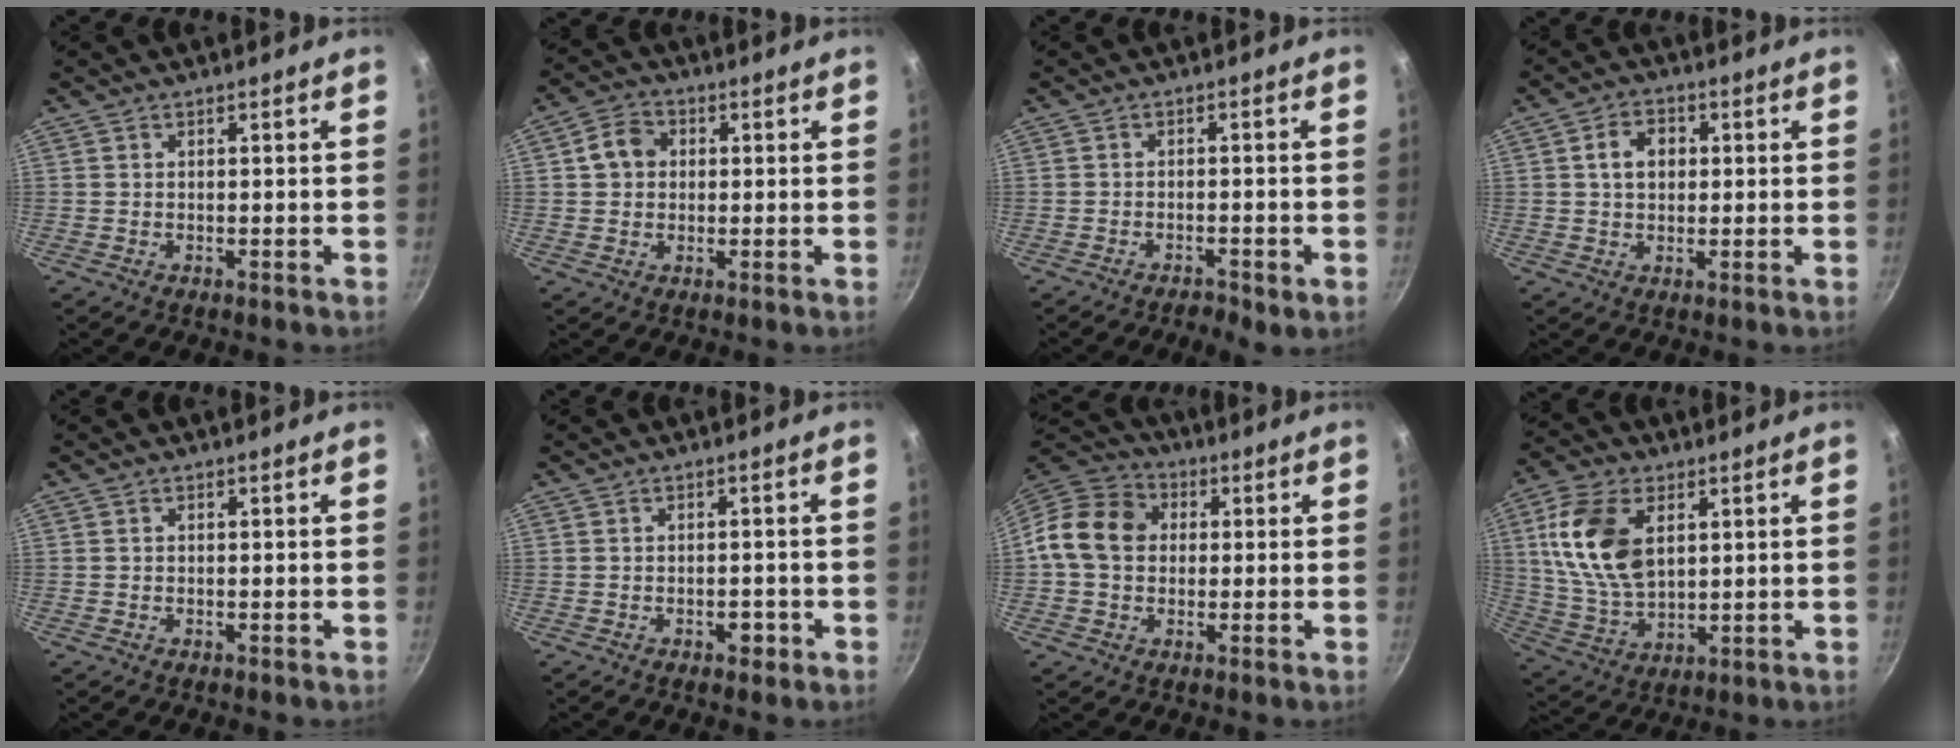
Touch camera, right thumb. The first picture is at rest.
{"total": 4.4, "force": [0.7, 4.0, 1.8], "torque": [-0.006, 0.008, 0.003]}
{"total": 4.1, "force": [-2.3, 1.5, 3.0], "torque": [-0.048, 0.015, -0.028]}
{"total": 6.0, "force": [1.0, 4.5, 3.8], "torque": [-0.043, 0.010, 0.011]}
{"total": 0.0}
{"total": 2.1, "force": [-1.0, 1.3, 1.4], "torque": [-0.013, 0.010, -0.011]}
{"total": 12.4, "force": [0.9, 10.1, 7.1], "torque": [-0.106, 0.026, -0.005]}
{"total": 15.6, "force": [4.3, 9.4, 11.6], "torque": [-0.210, -0.011, 0.091]}